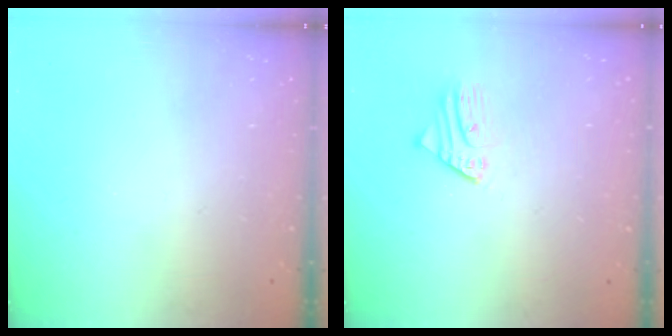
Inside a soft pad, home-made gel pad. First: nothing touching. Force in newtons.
{"total": 2.5, "press": 2.5, "slide": 0.2}